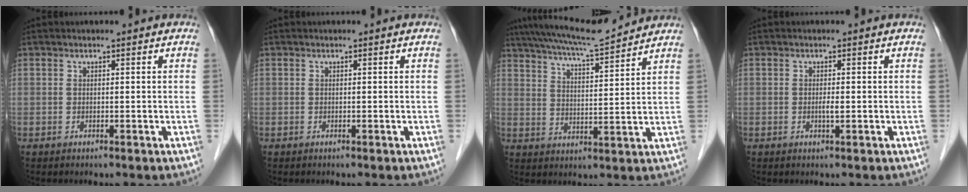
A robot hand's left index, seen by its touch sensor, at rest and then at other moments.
{"total": 0.0}
{"total": 11.3, "force": [10.5, -0.1, 4.0], "torque": [-0.078, 0.016, 0.170]}
{"total": 1.0, "force": [-0.2, 0.1, 1.0], "torque": [-0.021, -0.002, -0.003]}